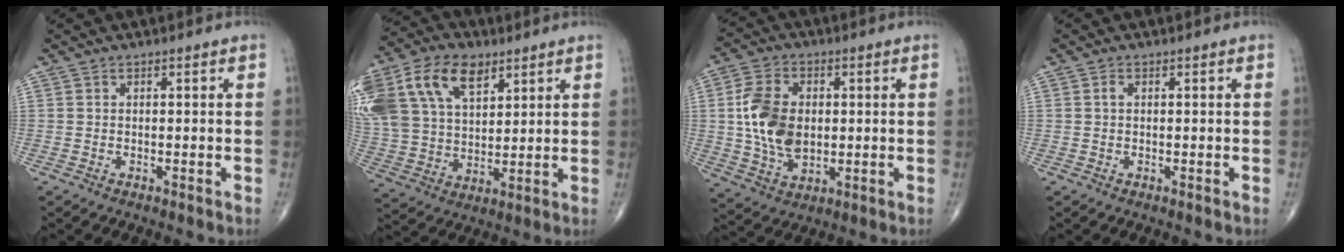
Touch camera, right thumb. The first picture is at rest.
{"total": 24.4, "force": [11.1, 15.5, 15.2], "torque": [-0.353, 0.026, 0.217]}
{"total": 12.5, "force": [0.8, 8.3, 9.3], "torque": [-0.167, 0.000, 0.019]}
{"total": 0.9, "force": [0.2, 0.5, 0.7], "torque": [-0.015, 0.003, 0.003]}